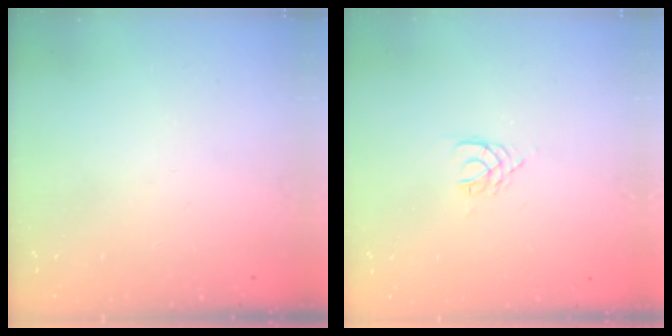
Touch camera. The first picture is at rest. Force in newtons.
{"total": 2.4, "press": 2.3, "slide": 0.4}